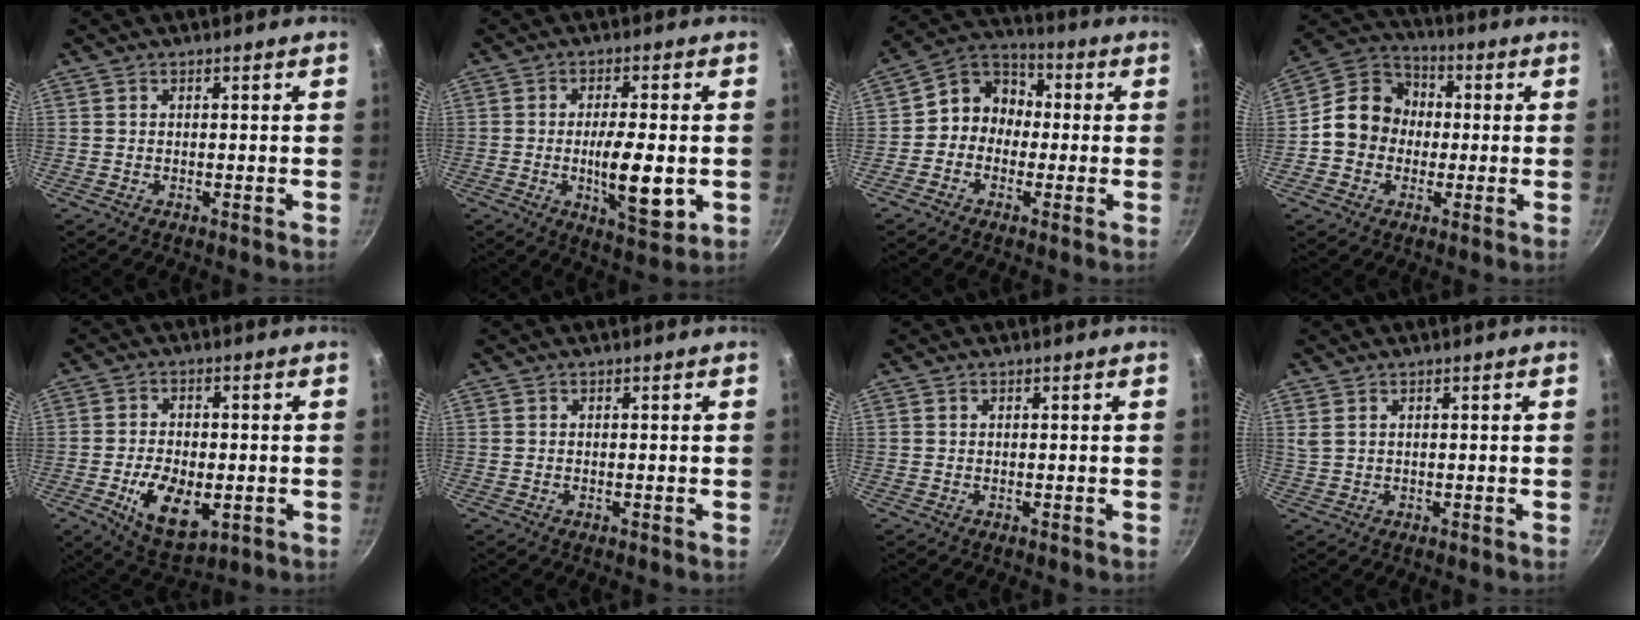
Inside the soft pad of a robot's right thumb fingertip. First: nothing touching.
{"total": 10.8, "force": [-1.7, 3.4, 10.1], "torque": [-0.158, -0.003, -0.022]}
{"total": 8.7, "force": [-0.7, 7.6, 4.2], "torque": [-0.028, 0.035, -0.037]}
{"total": 11.9, "force": [-0.6, 10.5, 5.6], "torque": [-0.055, 0.031, -0.032]}
{"total": 11.3, "force": [-2.8, 6.3, 8.9], "torque": [-0.140, -0.003, -0.036]}
{"total": 0.0}
{"total": 0.0}
{"total": 1.6, "force": [0.8, 0.7, 1.1], "torque": [-0.023, 0.000, 0.022]}